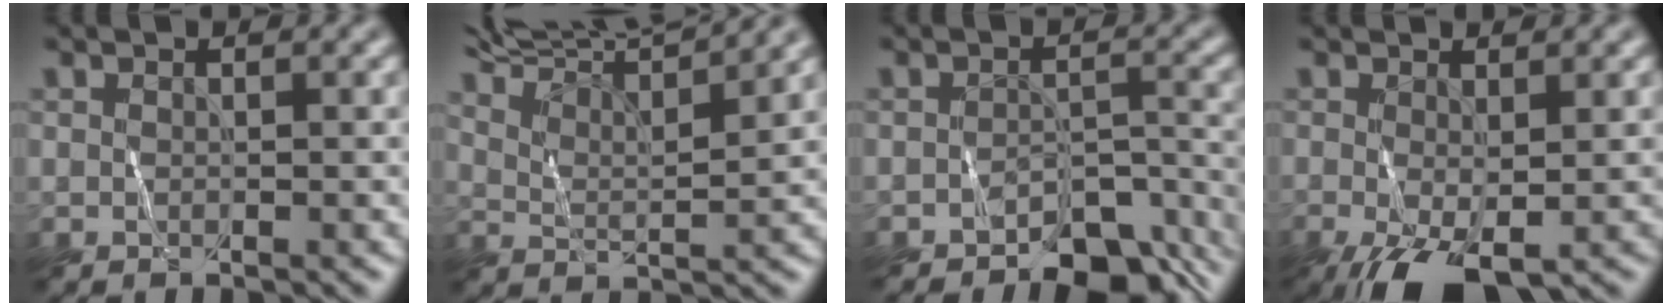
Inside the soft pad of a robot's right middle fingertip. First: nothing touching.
{"total": 10.5, "force": [9.4, 1.6, 4.5], "torque": [-0.083, 0.021, 0.112]}
{"total": 5.9, "force": [-4.8, 2.4, 2.6], "torque": [-0.026, -0.005, -0.070]}
{"total": 5.0, "force": [-2.3, 1.9, 4.0], "torque": [-0.090, -0.010, -0.036]}